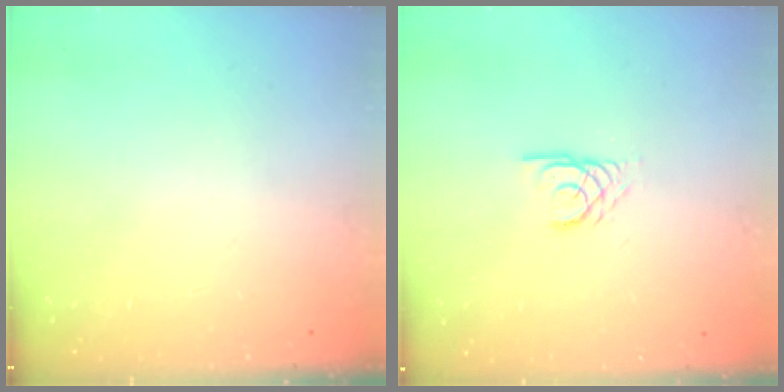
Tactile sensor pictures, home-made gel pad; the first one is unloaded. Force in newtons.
{"total": 2.3, "press": 2.3, "slide": 0.1}